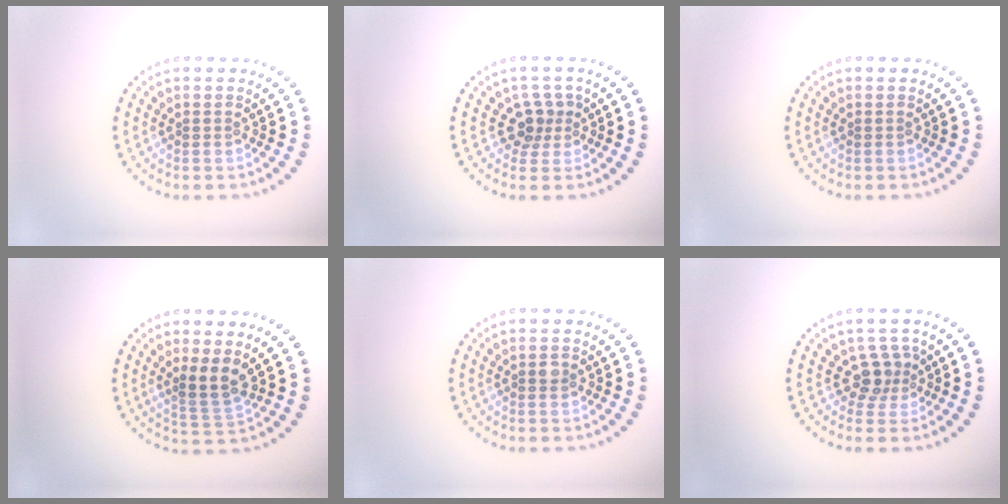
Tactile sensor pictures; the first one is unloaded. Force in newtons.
{"total": 2.2, "press": 1.8, "slide": 1.4}
{"total": 0.0}
{"total": 2.7, "press": 2.3, "slide": 1.5}
{"total": 1.0, "press": 1.0, "slide": 0.2}
{"total": 2.3, "press": 1.8, "slide": 1.4}